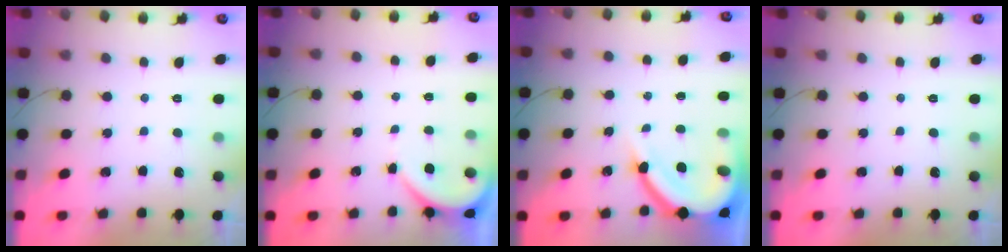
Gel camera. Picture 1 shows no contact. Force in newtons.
{"total": 2.6, "press": 2.6, "slide": 0.2}
{"total": 13.0, "press": 12.9, "slide": 1.4}
{"total": 0.0}